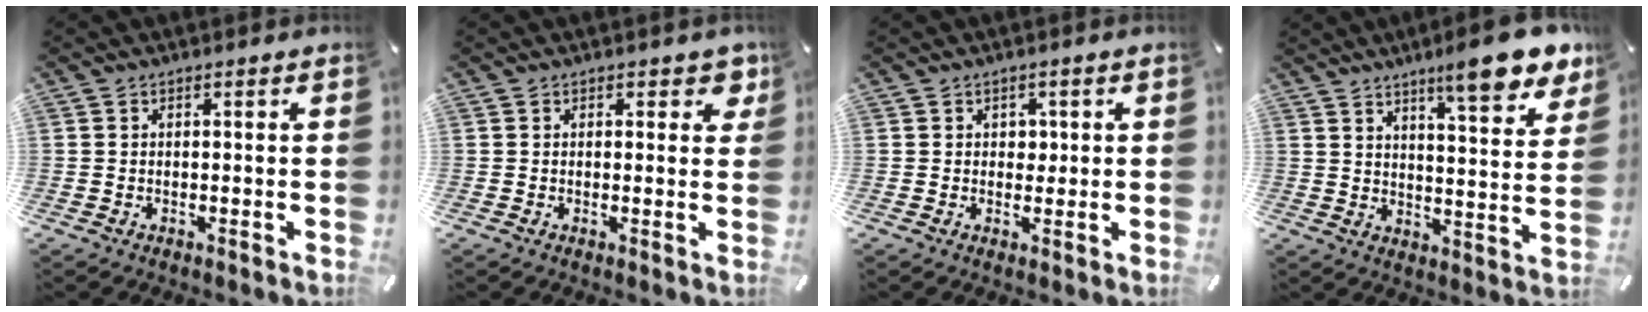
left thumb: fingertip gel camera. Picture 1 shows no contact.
{"total": 2.9, "force": [1.5, 1.7, 1.8], "torque": [-0.009, -0.005, 0.019]}
{"total": 2.2, "force": [0.4, 2.0, 0.8], "torque": [-0.004, 0.000, 0.001]}
{"total": 11.8, "force": [9.3, 2.1, 6.9], "torque": [-0.096, -0.067, 0.155]}